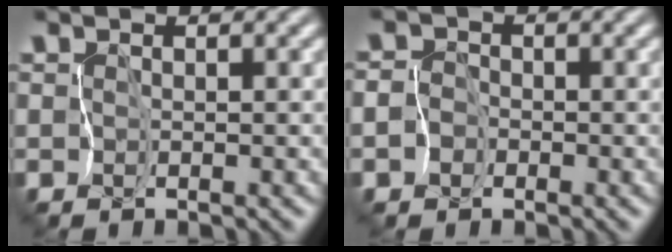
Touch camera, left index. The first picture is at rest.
{"total": 3.3, "force": [-1.8, 2.8, 0.5], "torque": [0.005, 0.002, -0.050]}